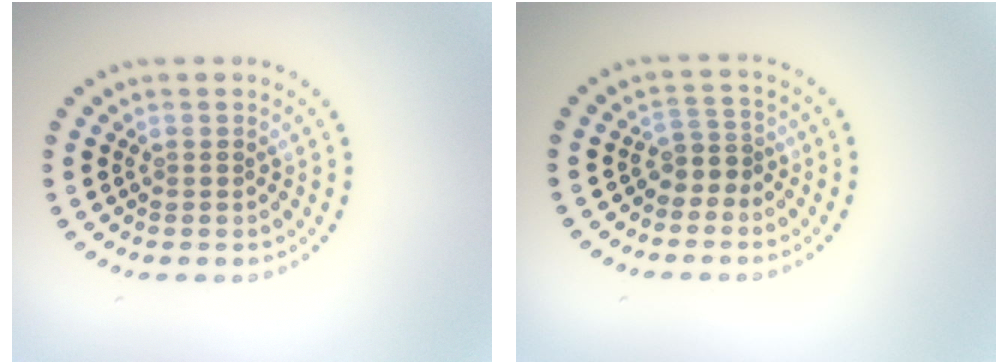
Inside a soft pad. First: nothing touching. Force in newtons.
{"total": 1.9, "press": 1.4, "slide": 1.4}